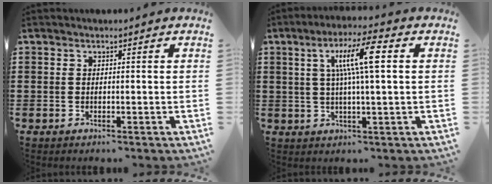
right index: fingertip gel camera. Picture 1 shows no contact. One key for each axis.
{"total": 8.9, "fx": 2.0, "fy": 0.7, "fz": 8.6, "tx": -0.168, "ty": 0.004, "tz": 0.027}